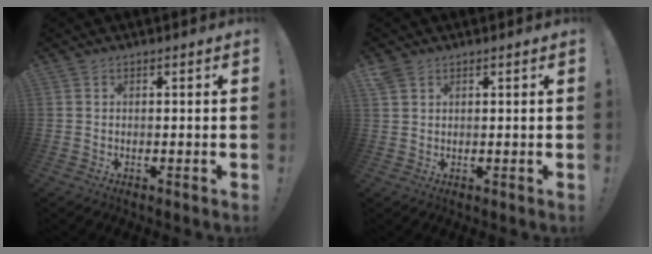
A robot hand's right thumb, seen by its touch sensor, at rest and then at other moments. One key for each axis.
{"total": 2.8, "fx": 2.0, "fy": 1.5, "fz": 1.2, "tx": -0.026, "ty": -0.007, "tz": 0.039}